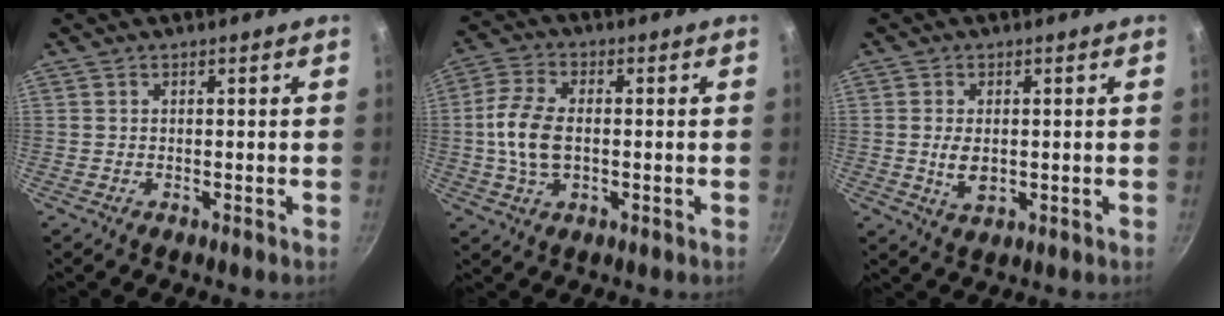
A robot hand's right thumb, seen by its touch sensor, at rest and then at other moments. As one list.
[{"total": 9.1, "force": [-0.4, 5.4, 7.2], "torque": [-0.145, 0.017, -0.013]}, {"total": 4.6, "force": [0.0, 2.8, 3.6], "torque": [-0.066, -0.005, 0.004]}]